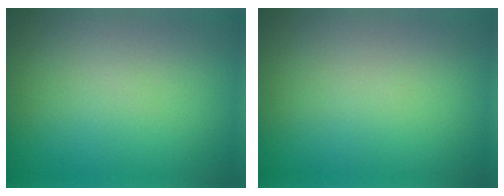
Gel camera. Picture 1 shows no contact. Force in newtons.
{"total": 0.0}